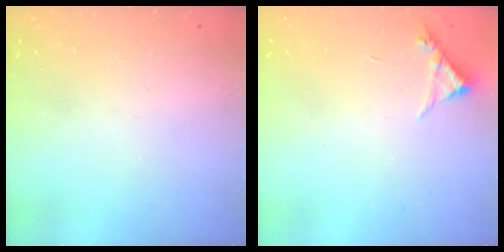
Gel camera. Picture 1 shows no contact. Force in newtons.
{"total": 4.3, "press": 4.2, "slide": 0.4}